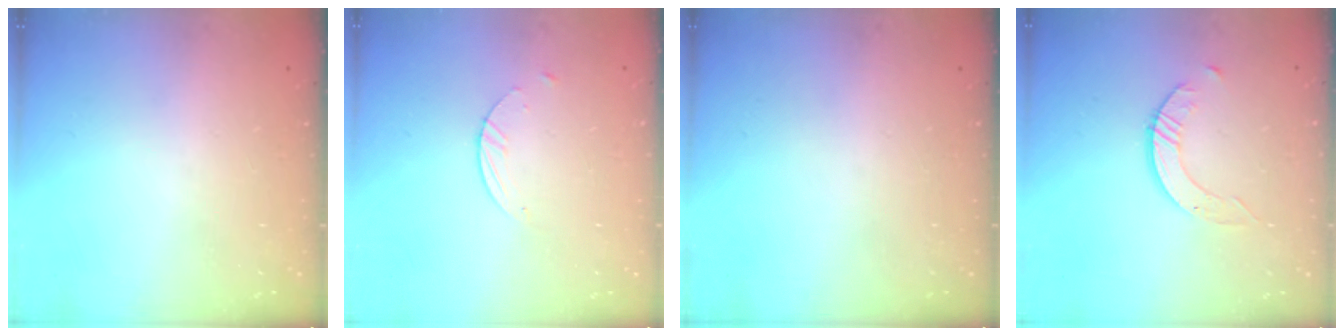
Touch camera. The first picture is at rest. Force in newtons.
{"total": 2.1, "press": 2.1, "slide": 0.2}
{"total": 0.0}
{"total": 2.4, "press": 2.4, "slide": 0.3}